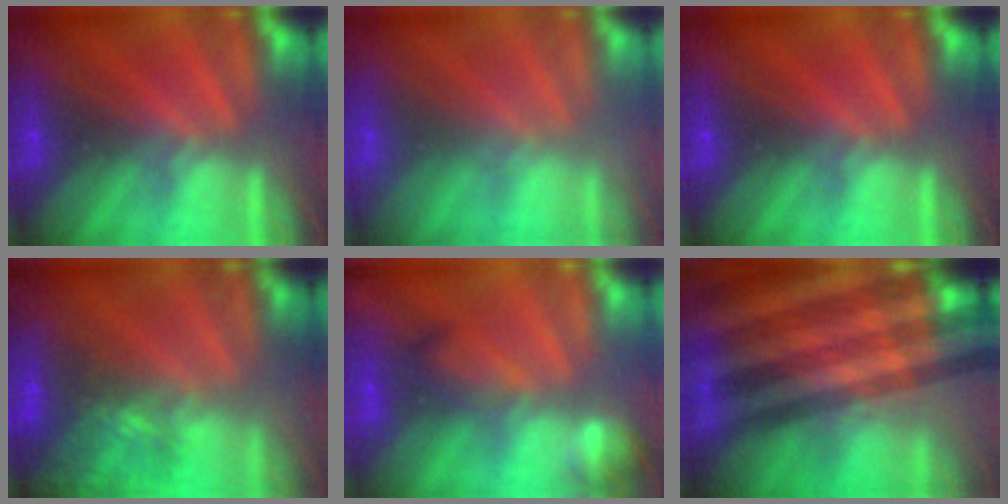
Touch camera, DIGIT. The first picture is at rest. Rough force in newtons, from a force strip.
{"total": 2.9}
{"total": 0.0}
{"total": 8.0}
{"total": 2.4}
{"total": 5.6}